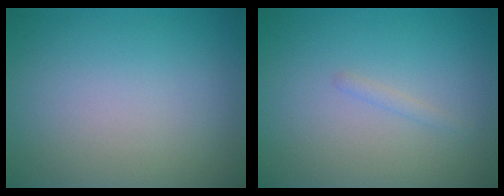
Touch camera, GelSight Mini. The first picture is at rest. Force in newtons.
{"total": 0.6, "press": 0.6, "slide": 0.0}